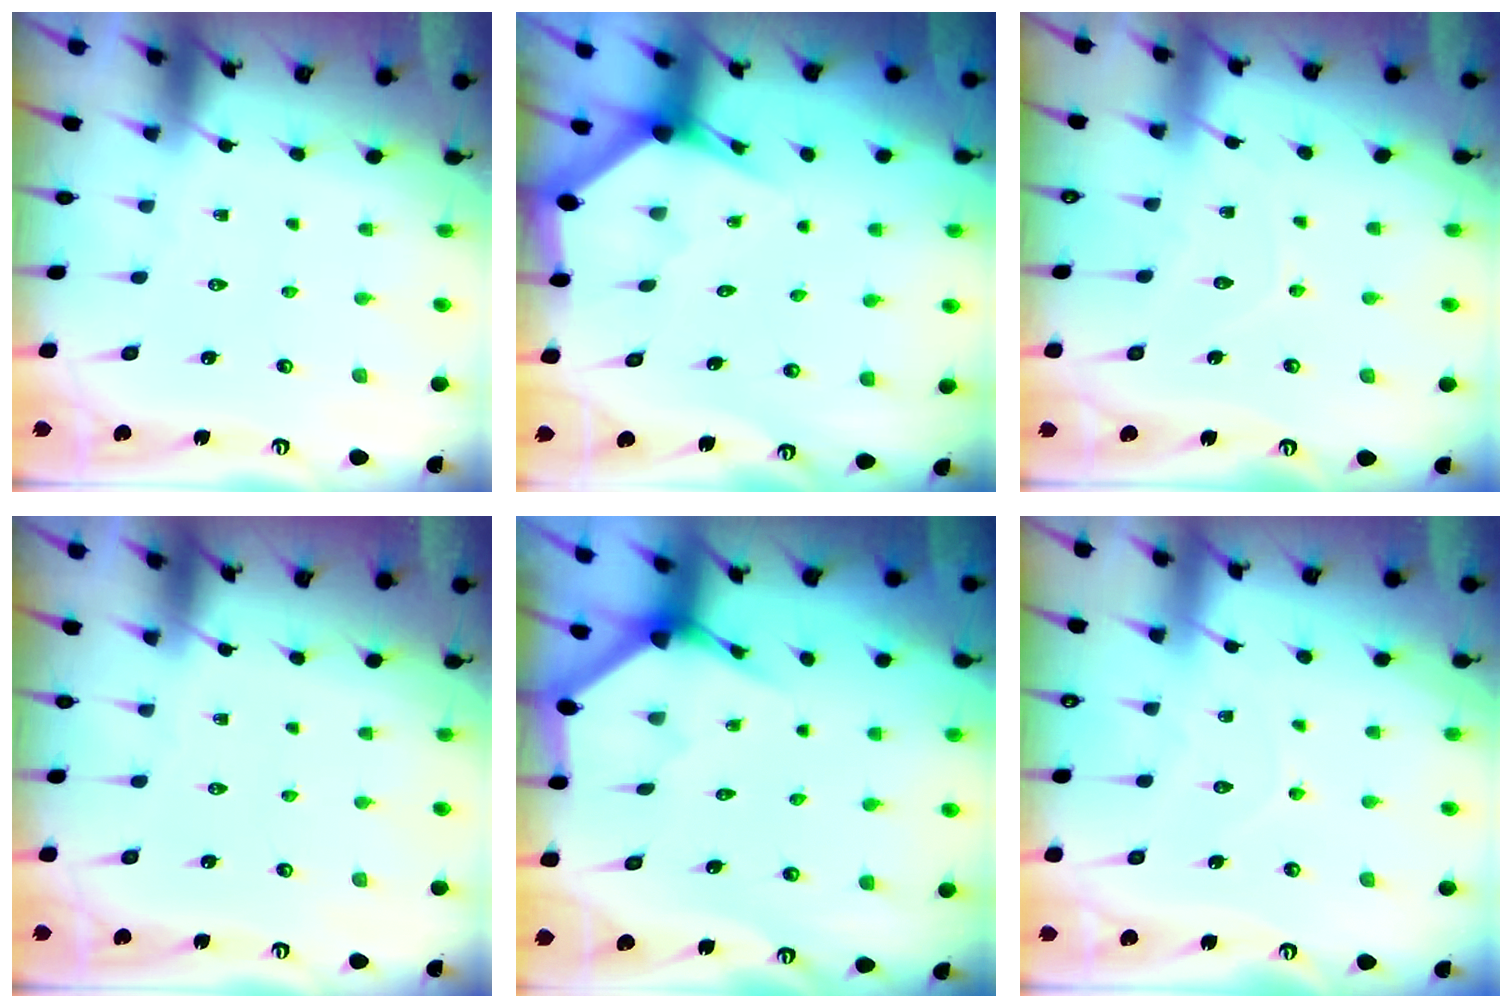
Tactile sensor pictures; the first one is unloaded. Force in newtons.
{"total": 2.7, "press": 2.7, "slide": 0.1}
{"total": 5.7, "press": 5.7, "slide": 0.6}
{"total": 0.0}
{"total": 3.5, "press": 3.4, "slide": 0.2}
{"total": 5.5, "press": 5.5, "slide": 0.5}